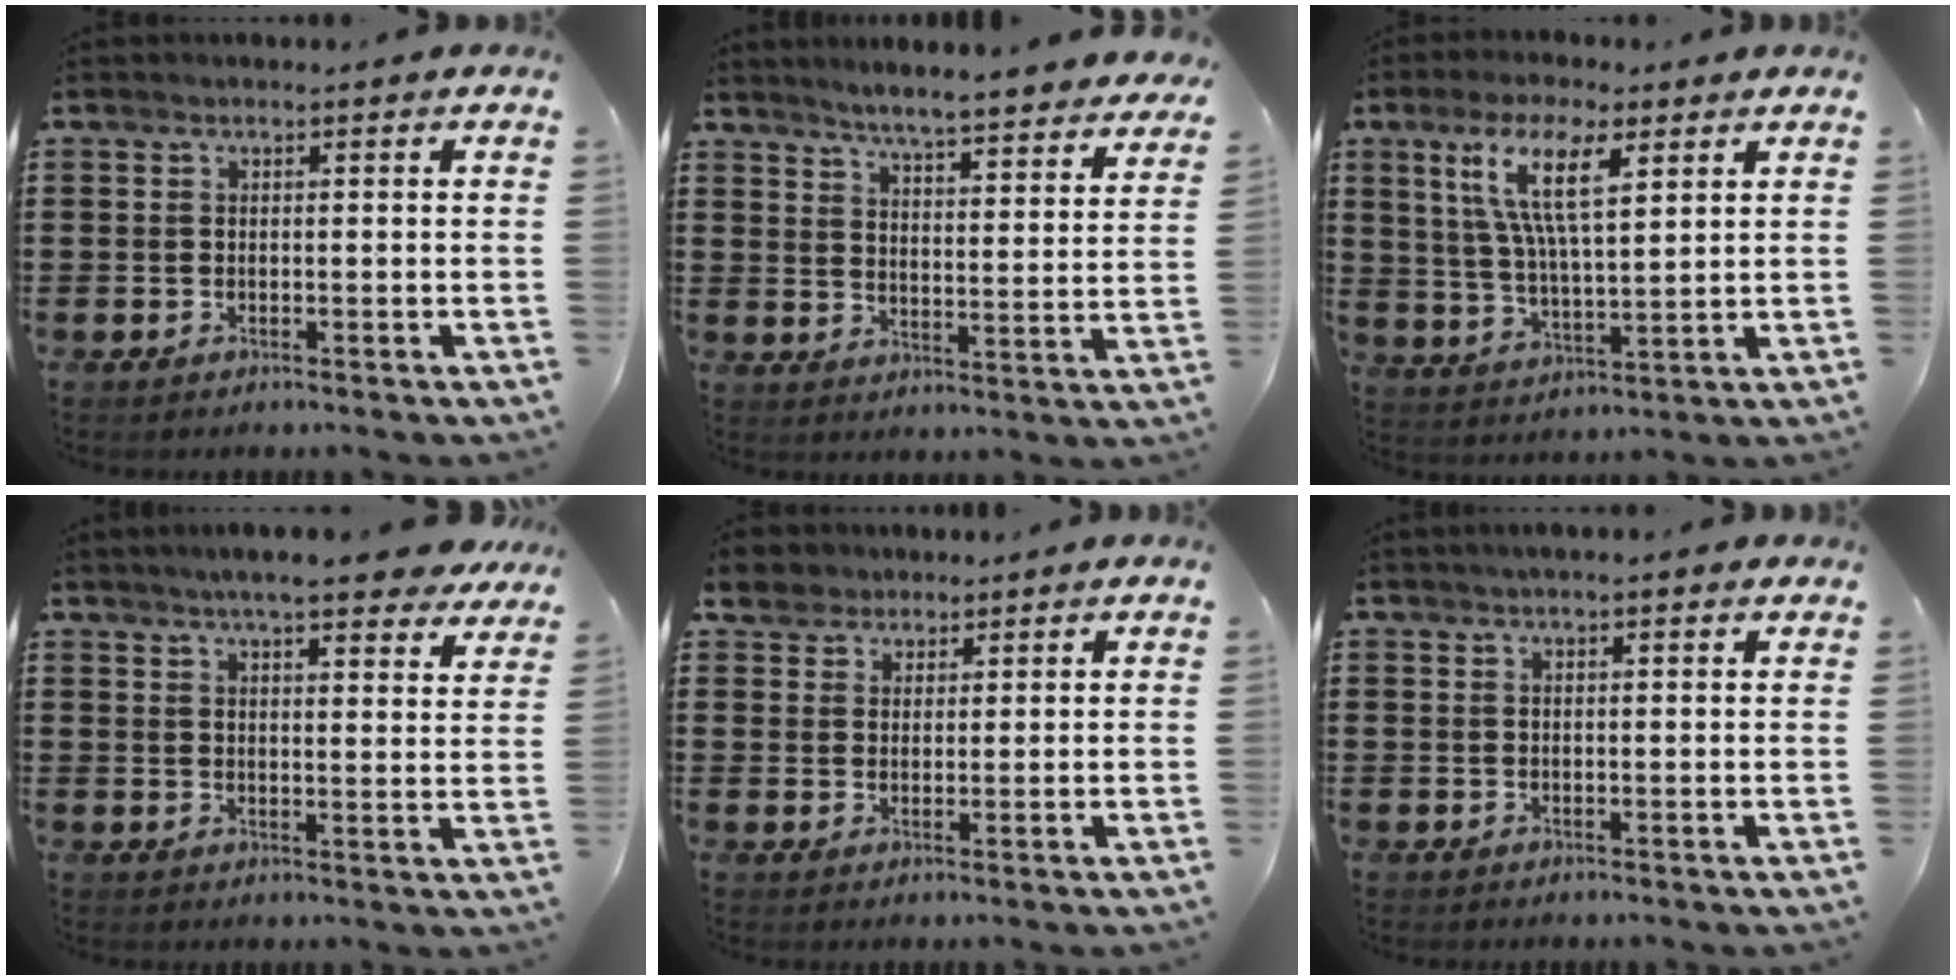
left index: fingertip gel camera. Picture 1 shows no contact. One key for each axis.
{"total": 4.4, "fx": 4.3, "fy": -0.6, "fz": 0.8, "tx": -0.038, "ty": -0.037, "tz": 0.069}
{"total": 11.0, "fx": 5.3, "fy": 3.3, "fz": 9.1, "tx": -0.187, "ty": 0.006, "tz": 0.094}
{"total": 6.9, "fx": 6.1, "fy": 0.4, "fz": 3.2, "tx": -0.072, "ty": -0.016, "tz": 0.106}
{"total": 3.5, "fx": 2.9, "fy": 2.1, "fz": 0.0, "tx": -0.017, "ty": 0.005, "tz": 0.054}
{"total": 1.6, "fx": 1.3, "fy": 0.1, "fz": 1.0, "tx": -0.021, "ty": 0.002, "tz": 0.023}